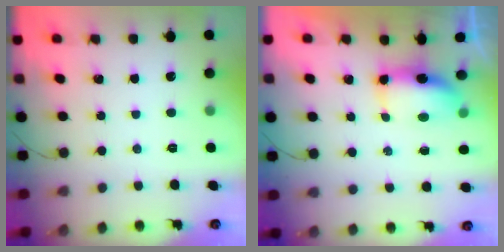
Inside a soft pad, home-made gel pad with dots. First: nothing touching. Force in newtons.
{"total": 7.1, "press": 7.1, "slide": 0.9}